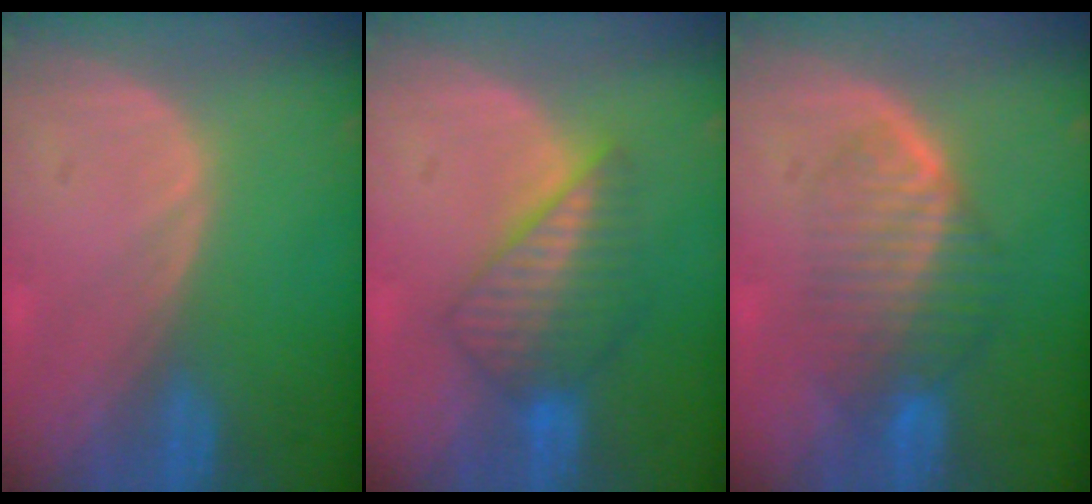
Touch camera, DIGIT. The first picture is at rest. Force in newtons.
{"total": 6.3, "press": 6.3, "slide": 0.2}
{"total": 7.0, "press": 6.5, "slide": 2.5}